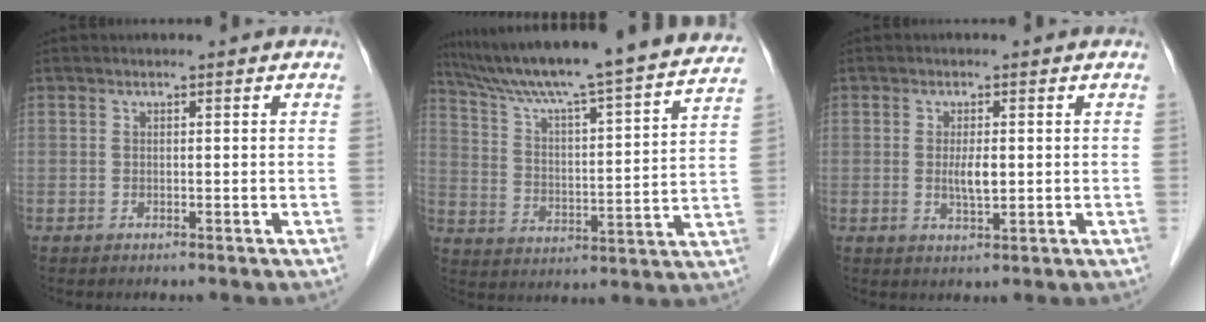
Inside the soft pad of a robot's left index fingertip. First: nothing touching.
{"total": 26.6, "force": [23.8, 0.3, 11.8], "torque": [-0.193, -0.030, 0.330]}
{"total": 2.9, "force": [0.1, 0.7, 2.8], "torque": [-0.053, -0.003, 0.003]}